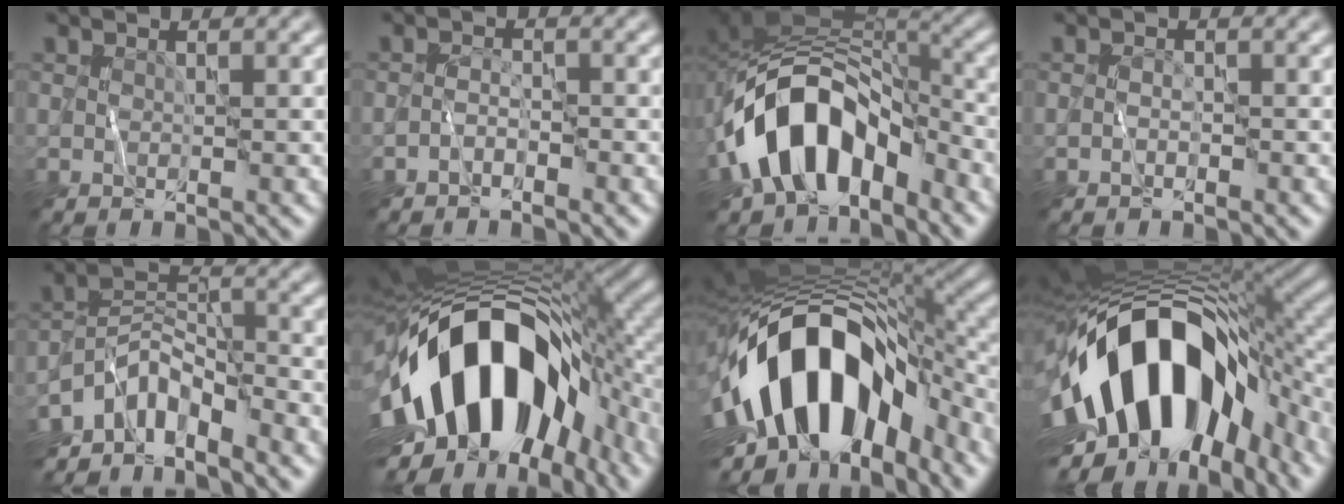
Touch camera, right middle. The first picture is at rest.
{"total": 1.2, "force": [-1.1, 0.3, 0.4], "torque": [-0.006, 0.009, -0.024]}
{"total": 11.8, "force": [-5.1, 7.5, 7.6], "torque": [-0.119, 0.005, -0.092]}
{"total": 0.6, "force": [-0.5, 0.2, 0.1], "torque": [0.000, 0.005, -0.012]}
{"total": 5.9, "force": [-4.5, 2.6, 2.9], "torque": [-0.030, 0.001, -0.095]}
{"total": 19.1, "force": [-3.4, 10.5, 15.6], "torque": [-0.279, -0.004, -0.055]}
{"total": 15.7, "force": [-4.2, 9.1, 12.1], "torque": [-0.199, 0.009, -0.072]}
{"total": 17.7, "force": [-3.4, 9.7, 14.4], "torque": [-0.250, 0.004, -0.054]}